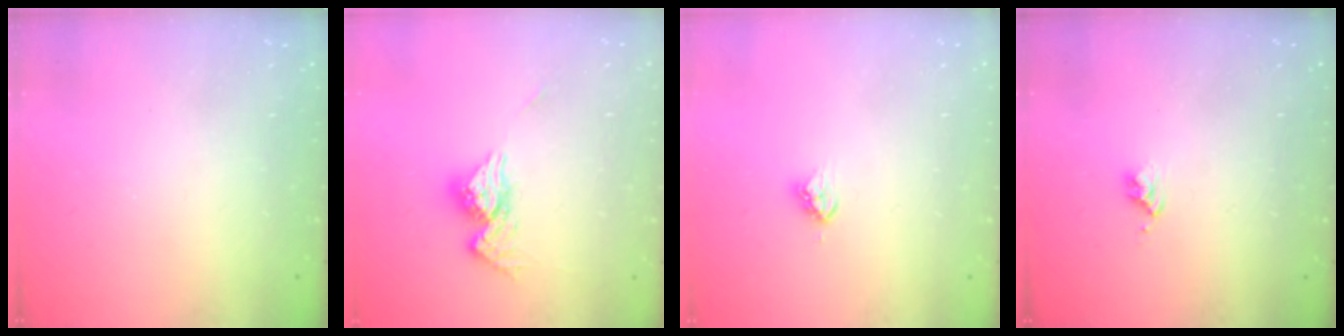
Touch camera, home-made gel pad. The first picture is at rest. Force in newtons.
{"total": 10.7, "press": 10.6, "slide": 0.9}
{"total": 4.6, "press": 4.6, "slide": 0.3}
{"total": 2.7, "press": 2.6, "slide": 0.4}